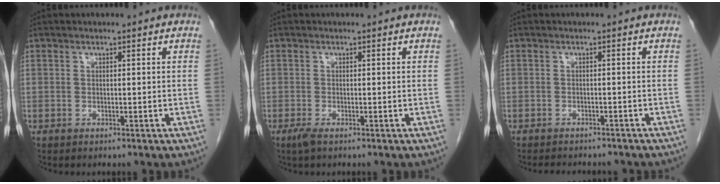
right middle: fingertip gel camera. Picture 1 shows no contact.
{"total": 1.3, "force": [-0.8, 0.2, 1.0], "torque": [-0.026, -0.005, -0.016]}
{"total": 6.6, "force": [-5.9, 1.9, 2.3], "torque": [-0.032, -0.001, -0.070]}